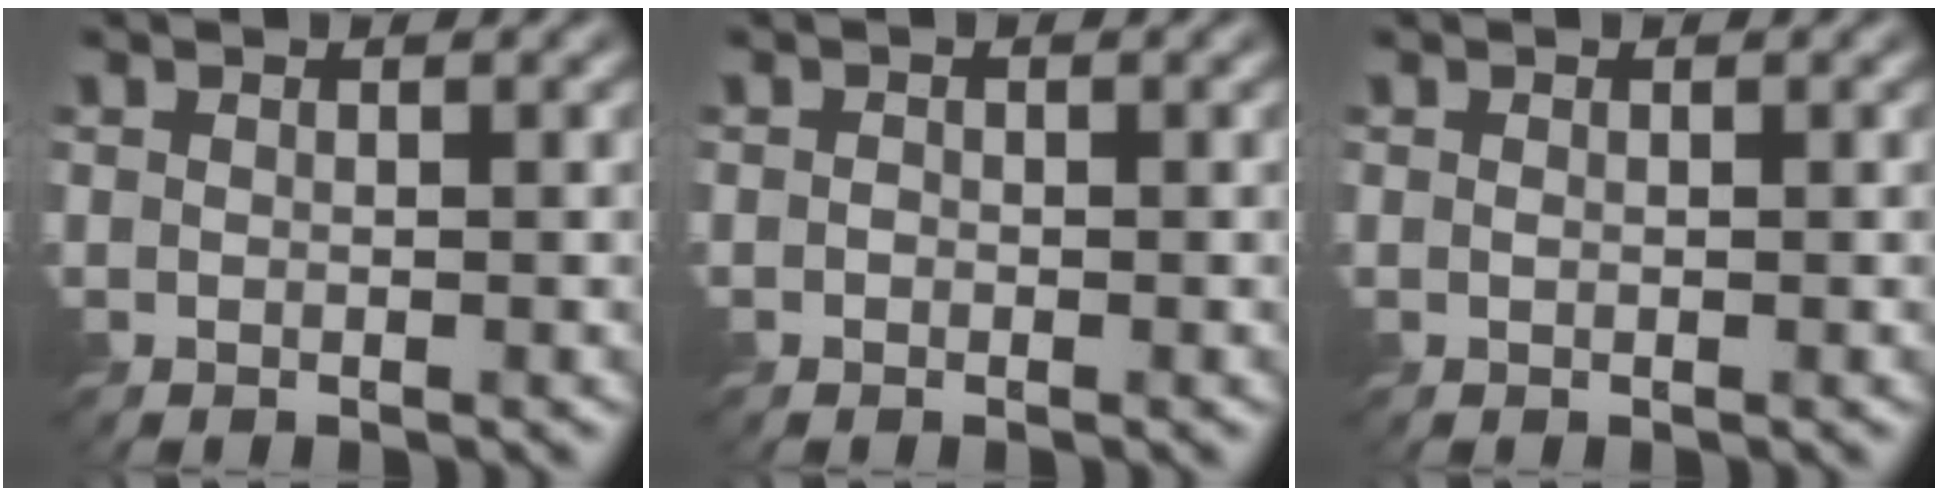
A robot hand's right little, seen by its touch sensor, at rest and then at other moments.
{"total": 0.7, "force": [-0.3, 0.6, 0.2], "torque": [0.000, -0.002, -0.008]}
{"total": 0.0}